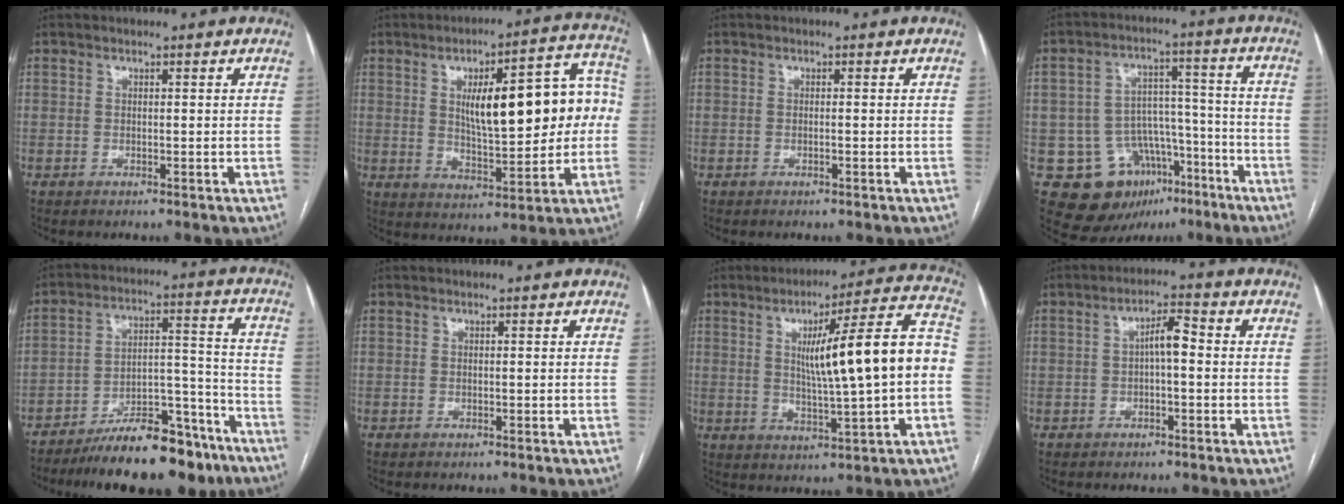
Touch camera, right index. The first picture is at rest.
{"total": 17.3, "force": [1.9, 5.2, 16.4], "torque": [-0.221, 0.039, 0.038]}
{"total": 0.0}
{"total": 14.5, "force": [-7.2, 10.9, 6.4], "torque": [-0.094, 0.056, -0.095]}
{"total": 17.9, "force": [-14.0, 5.3, 9.9], "torque": [-0.122, 0.046, -0.220]}
{"total": 0.0}
{"total": 15.9, "force": [0.6, 0.5, 15.9], "torque": [-0.232, 0.023, 0.010]}
{"total": 3.9, "force": [-0.1, 1.0, 3.7], "torque": [-0.062, 0.015, -0.002]}